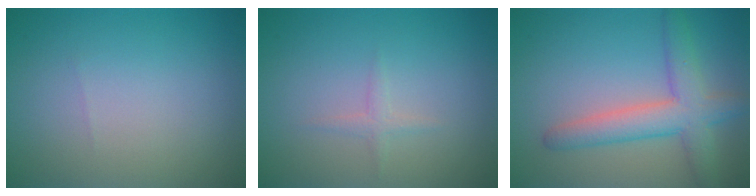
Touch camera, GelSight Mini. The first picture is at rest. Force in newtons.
{"total": 0.9, "press": 0.9, "slide": 0.0}
{"total": 5.2, "press": 5.2, "slide": 0.2}